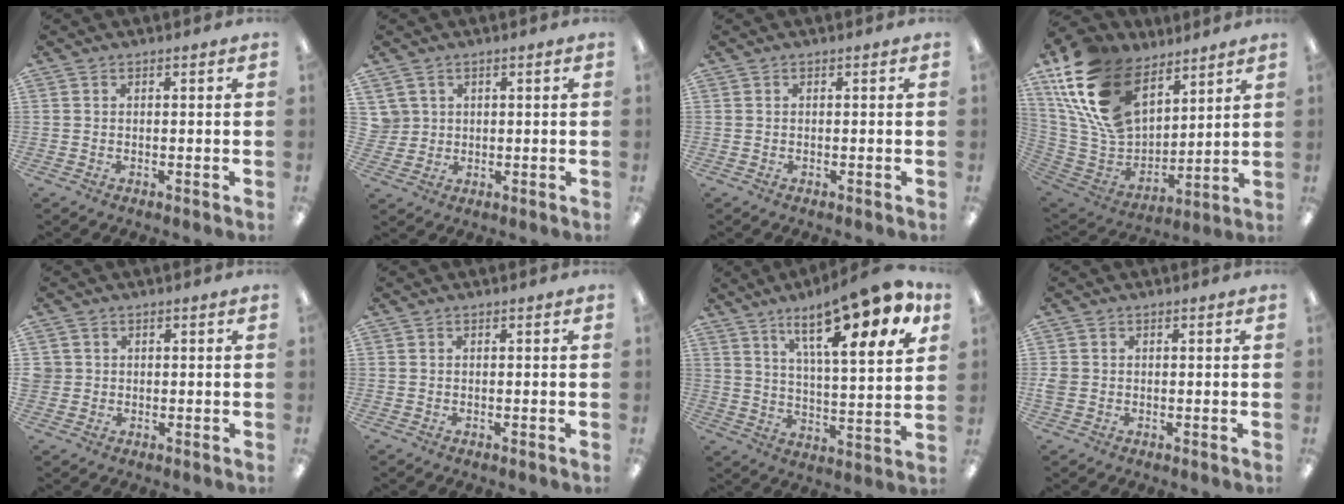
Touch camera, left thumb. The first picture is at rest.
{"total": 3.6, "force": [1.6, 3.2, 0.2], "torque": [-0.017, 0.005, 0.032]}
{"total": 0.0}
{"total": 23.0, "force": [13.1, 13.6, 13.2], "torque": [-0.296, -0.056, 0.245]}
{"total": 2.3, "force": [0.4, 2.3, 0.2], "torque": [-0.008, 0.002, 0.007]}
{"total": 0.0}
{"total": 19.8, "force": [12.9, 4.9, 14.2], "torque": [-0.215, -0.077, 0.201]}
{"total": 1.8, "force": [-0.2, 1.6, 0.9], "torque": [-0.016, 0.005, -0.004]}